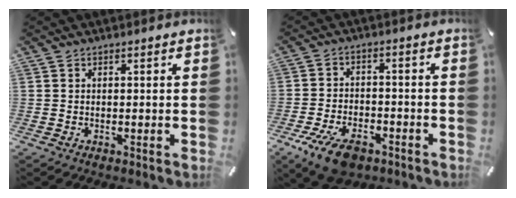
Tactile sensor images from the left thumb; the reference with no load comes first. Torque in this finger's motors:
{"motor_torque": [0.53, 2.99, 0.80, 0.58, 0.06]}